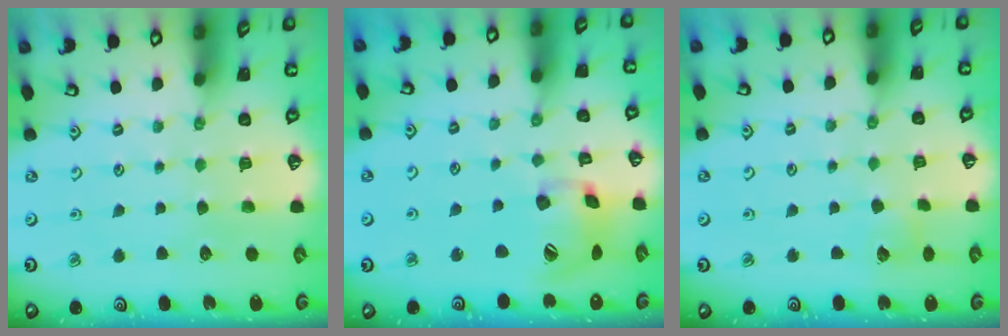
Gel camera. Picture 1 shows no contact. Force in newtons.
{"total": 15.3, "press": 15.1, "slide": 2.4}
{"total": 3.7, "press": 3.7, "slide": 0.3}